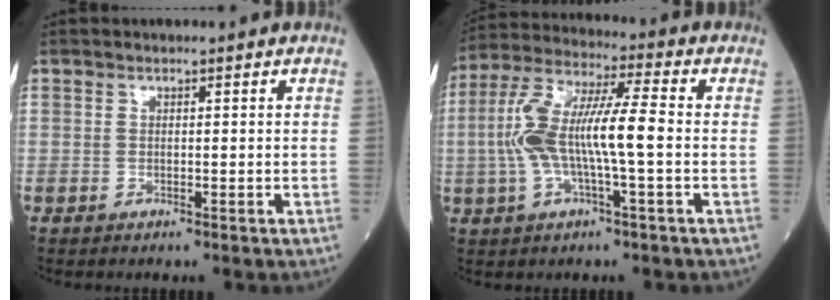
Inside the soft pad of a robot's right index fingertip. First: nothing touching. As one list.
[{"total": 13.0, "force": [-1.1, 2.3, 12.8], "torque": [-0.269, 0.021, -0.022]}]